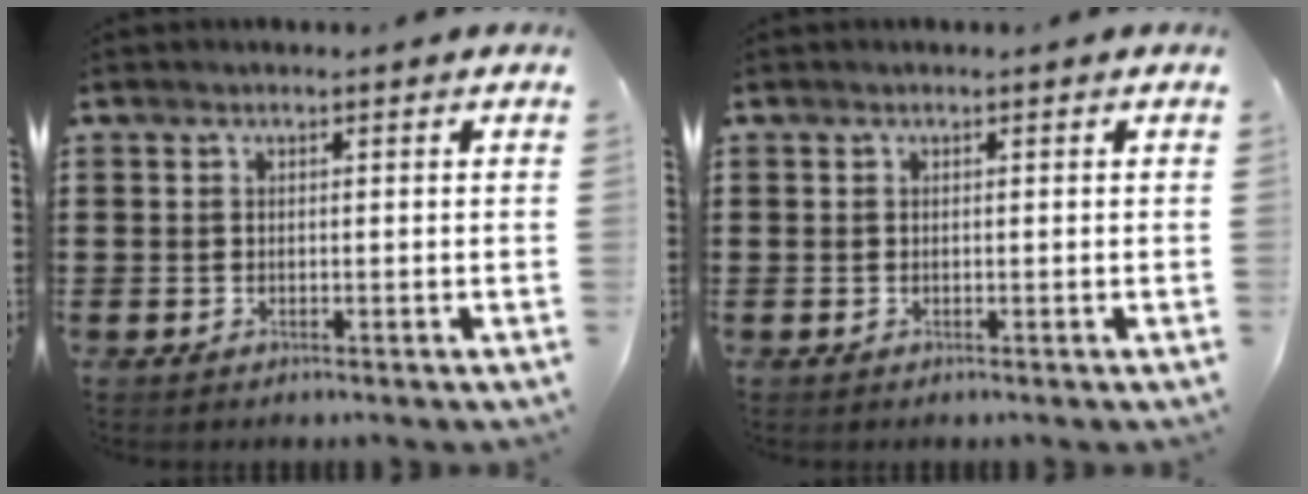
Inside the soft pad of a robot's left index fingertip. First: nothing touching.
{"total": 0.0}